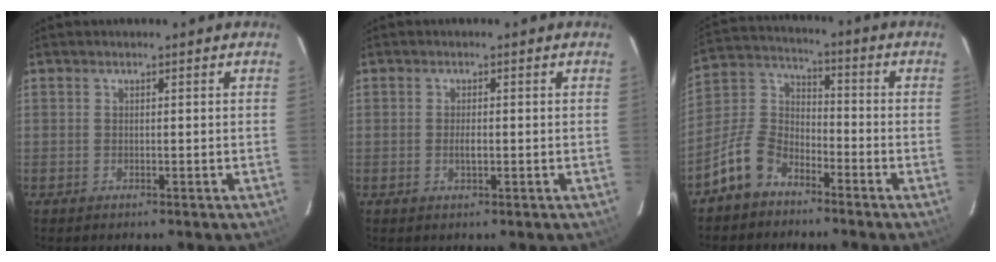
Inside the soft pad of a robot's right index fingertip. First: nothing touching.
{"total": 1.7, "force": [-0.3, 0.6, 1.5], "torque": [-0.029, -0.002, -0.005]}
{"total": 9.6, "force": [-6.5, 5.6, 4.2], "torque": [-0.100, 0.035, -0.132]}